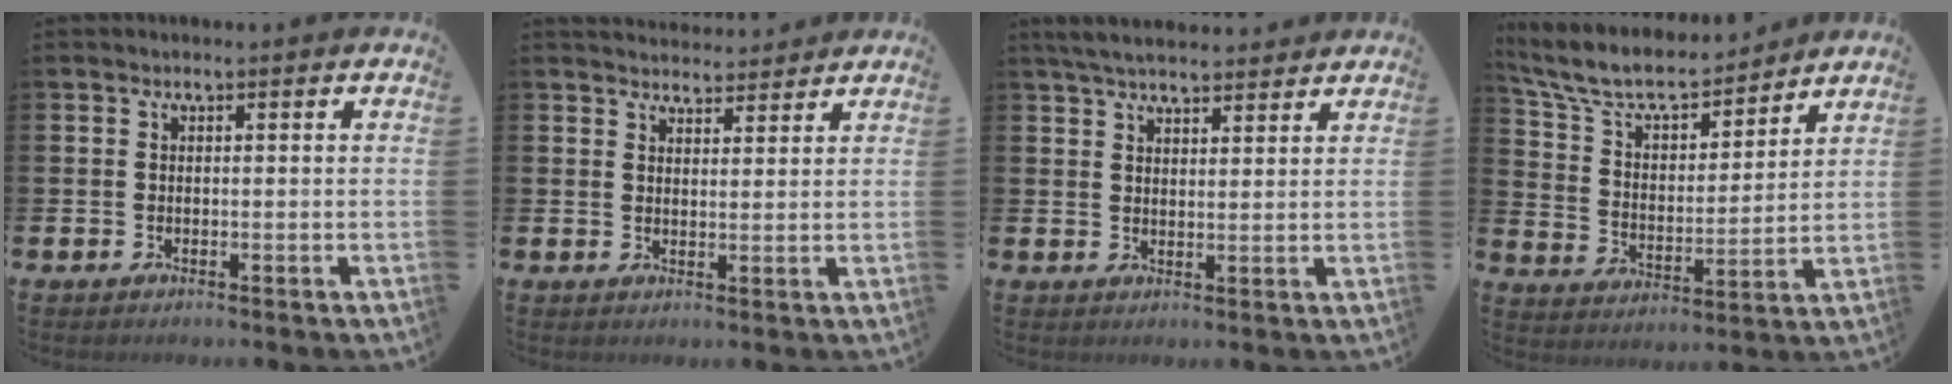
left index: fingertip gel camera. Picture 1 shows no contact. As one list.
[{"total": 3.4, "force": [3.3, 0.7, -0.1], "torque": [0.005, -0.020, 0.059]}, {"total": 4.5, "force": [4.2, 0.9, 1.1], "torque": [-0.028, -0.015, 0.077]}, {"total": 8.8, "force": [7.8, 2.5, 3.0], "torque": [-0.094, -0.054, 0.137]}]